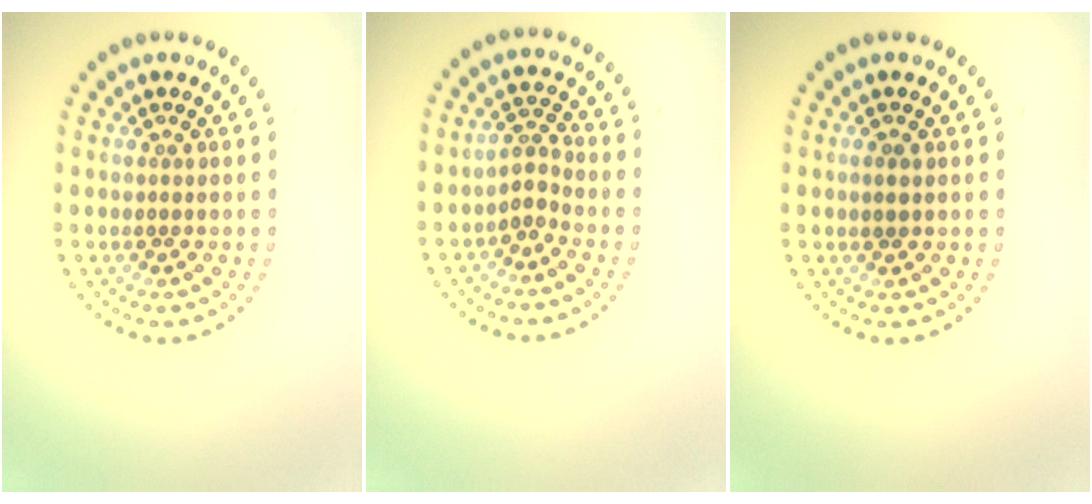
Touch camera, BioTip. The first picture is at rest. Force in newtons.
{"total": 1.9, "press": 1.4, "slide": 1.3}
{"total": 1.0, "press": 1.0, "slide": 0.1}